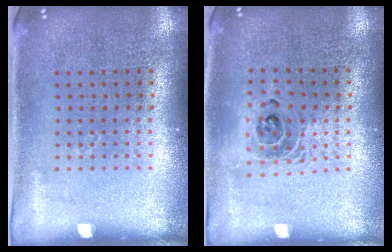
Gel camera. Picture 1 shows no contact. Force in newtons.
{"total": 1.5, "press": 1.3, "slide": 0.7}